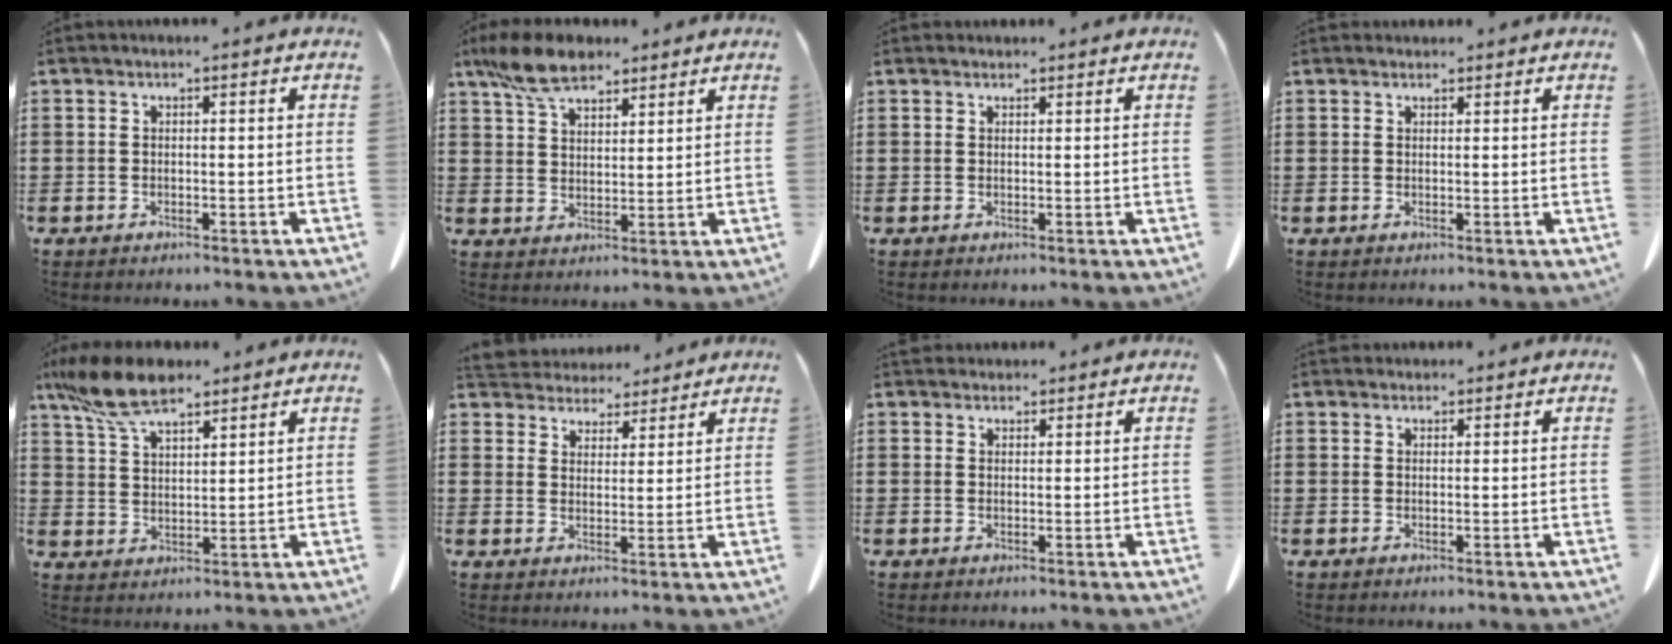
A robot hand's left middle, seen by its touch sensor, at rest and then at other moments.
{"total": 8.2, "force": [6.1, 3.4, 4.3], "torque": [-0.102, -0.003, 0.117]}
{"total": 0.9, "force": [0.9, 0.3, 0.0], "torque": [-0.002, -0.002, 0.019]}
{"total": 1.2, "force": [1.1, 0.4, 0.0], "torque": [-0.004, -0.001, 0.024]}
{"total": 9.5, "force": [7.2, 3.3, 5.3], "torque": [-0.130, -0.011, 0.136]}
{"total": 4.4, "force": [4.2, 1.3, -0.3], "torque": [-0.017, -0.020, 0.077]}
{"total": 2.2, "force": [2.1, 0.7, 0.1], "torque": [-0.008, -0.001, 0.042]}
{"total": 1.7, "force": [1.6, 0.6, 0.1], "torque": [-0.007, 0.000, 0.033]}